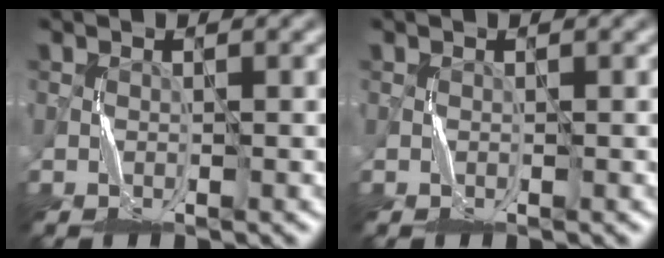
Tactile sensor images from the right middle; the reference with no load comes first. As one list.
[{"total": 0.0}]